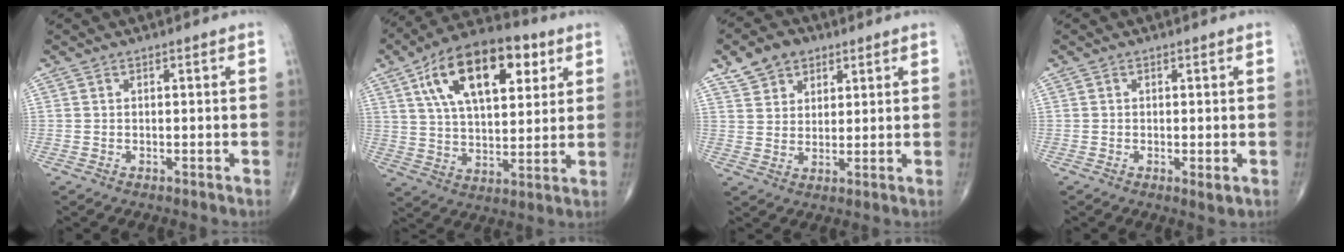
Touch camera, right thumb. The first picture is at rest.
{"total": 21.0, "force": [8.4, 10.6, 16.1], "torque": [-0.240, -0.009, 0.137]}
{"total": 7.4, "force": [4.3, 5.2, 3.0], "torque": [-0.029, -0.012, 0.076]}
{"total": 1.8, "force": [-0.4, 0.5, 1.6], "torque": [-0.032, -0.008, -0.007]}